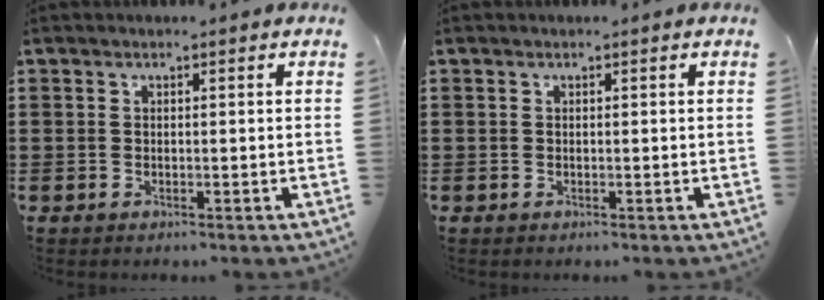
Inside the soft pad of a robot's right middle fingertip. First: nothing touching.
{"total": 0.0}